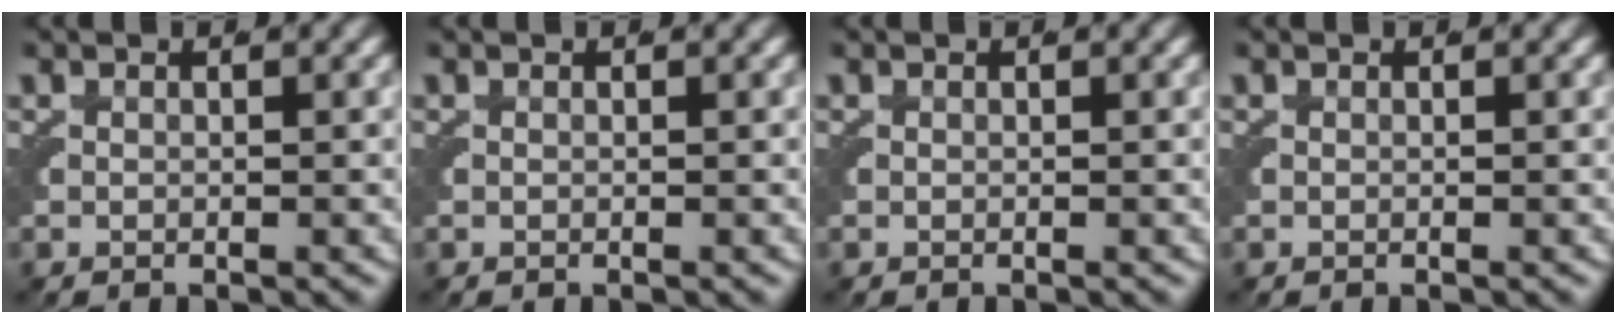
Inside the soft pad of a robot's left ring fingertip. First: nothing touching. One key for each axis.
{"total": 0.0}
{"total": 0.0}
{"total": 0.0}